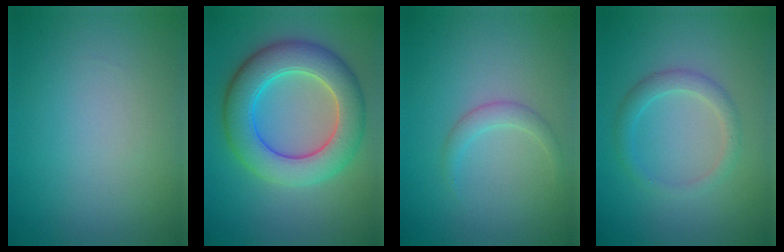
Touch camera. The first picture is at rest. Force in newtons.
{"total": 8.0, "press": 8.0, "slide": 0.1}
{"total": 1.4, "press": 1.4, "slide": 0.1}
{"total": 2.1, "press": 2.1, "slide": 0.1}